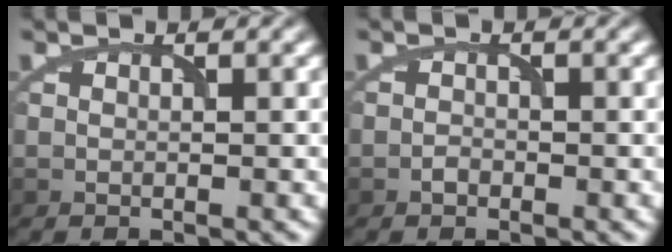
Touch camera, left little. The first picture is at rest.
{"total": 0.7, "force": [-0.5, 0.4, 0.2], "torque": [-0.003, -0.001, -0.010]}